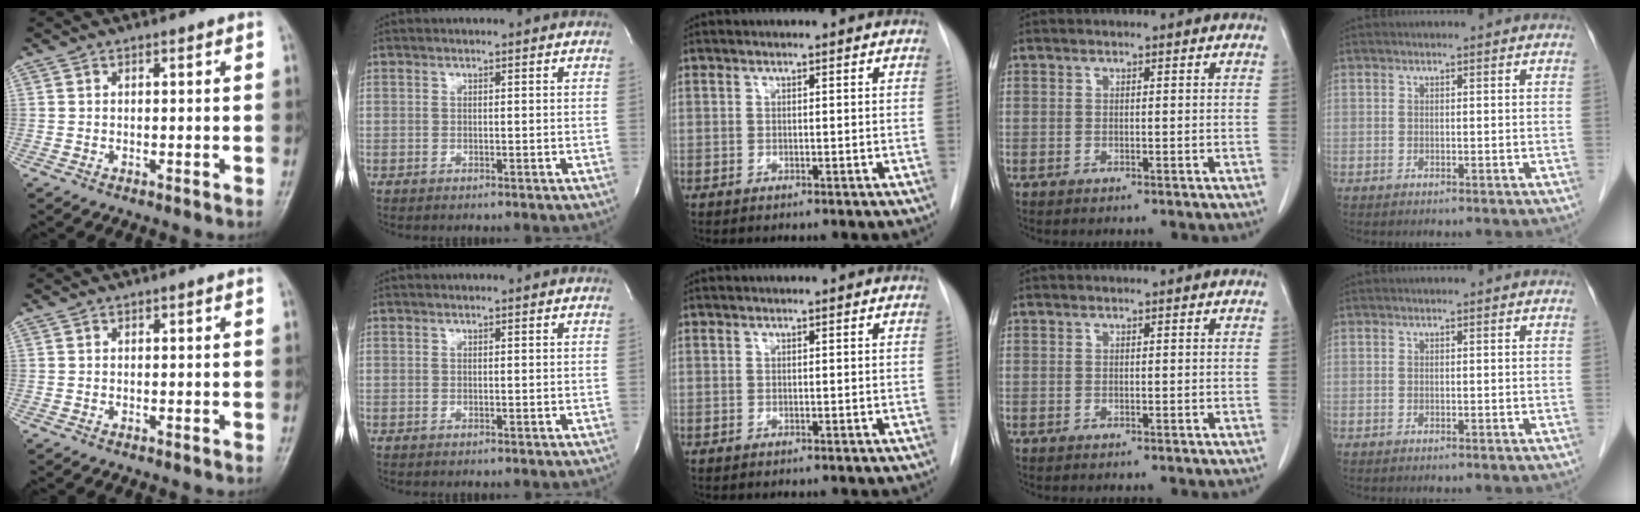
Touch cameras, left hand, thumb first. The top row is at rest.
{}